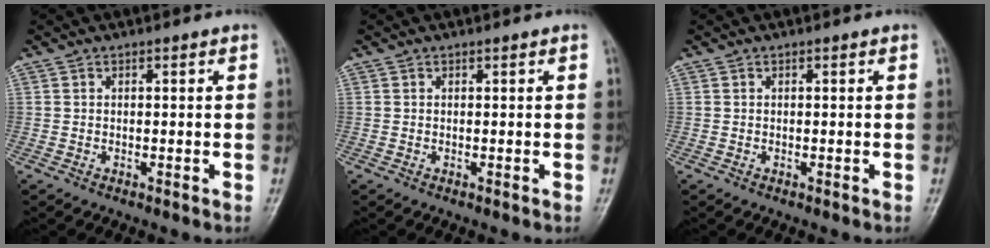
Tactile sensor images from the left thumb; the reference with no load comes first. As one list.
[{"total": 0.0}, {"total": 0.0}]